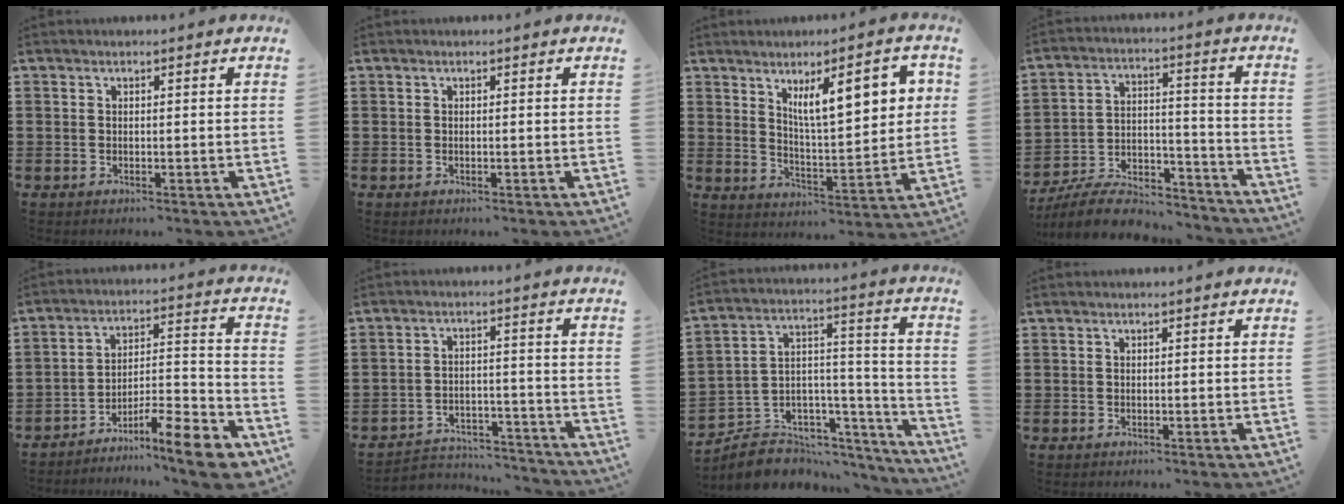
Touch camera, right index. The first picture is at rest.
{"total": 0.0}
{"total": 9.9, "force": [4.2, 3.2, 8.3], "torque": [-0.134, -0.003, 0.066]}
{"total": 9.0, "force": [-8.2, 2.1, 3.0], "torque": [-0.055, 0.023, -0.158]}
{"total": 10.6, "force": [-8.7, 1.5, 6.0], "torque": [-0.079, 0.027, -0.161]}
{"total": 4.4, "force": [-4.2, 0.9, 0.6], "torque": [-0.013, 0.007, -0.087]}
{"total": 6.4, "force": [-5.4, 3.4, 0.7], "torque": [-0.020, -0.002, -0.099]}
{"total": 0.0}